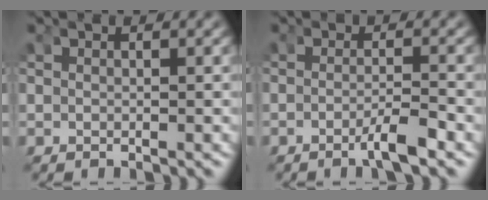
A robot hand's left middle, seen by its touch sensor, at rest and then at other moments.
{"total": 2.4, "force": [-1.6, 0.0, 1.8], "torque": [-0.033, -0.005, -0.030]}